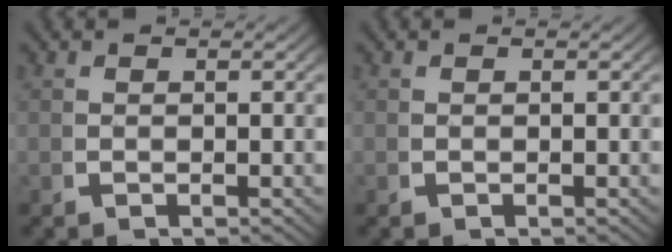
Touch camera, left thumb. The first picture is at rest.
{"total": 0.0}